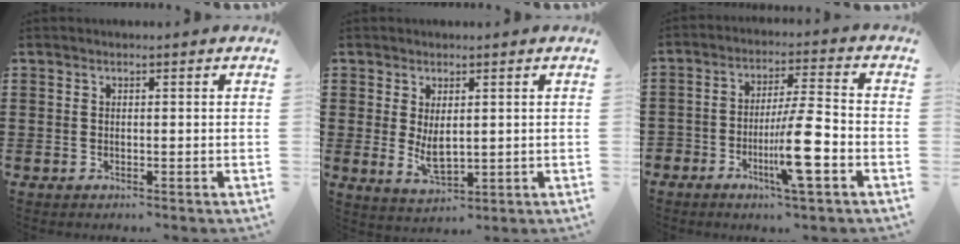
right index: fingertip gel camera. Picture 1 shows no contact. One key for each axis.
{"total": 4.2, "fx": 0.4, "fy": 1.9, "fz": 3.7, "tx": -0.071, "ty": -0.006, "tz": 0.007}
{"total": 9.7, "fx": -3.9, "fy": 1.5, "fz": 8.8, "tx": -0.162, "ty": -0.004, "tz": -0.069}